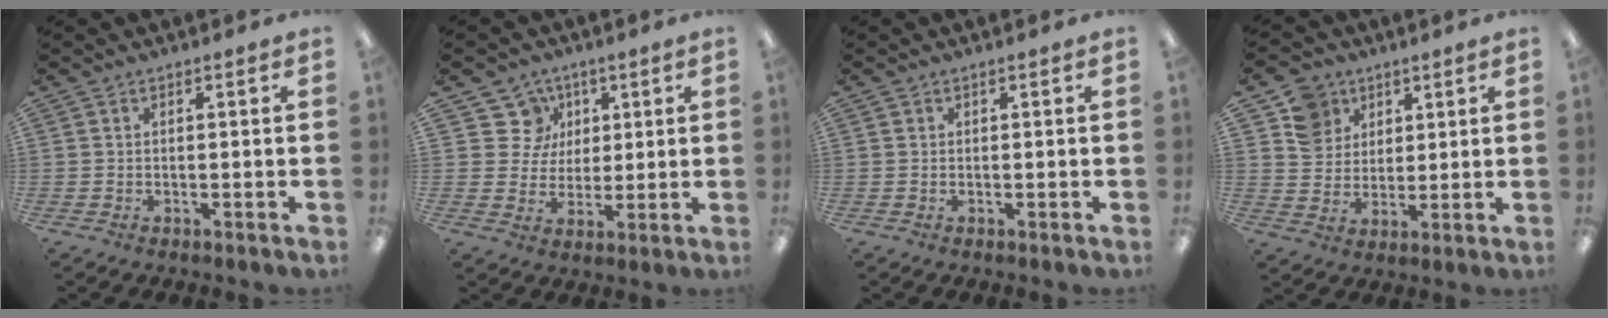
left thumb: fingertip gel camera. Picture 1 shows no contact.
{"total": 9.8, "force": [4.9, 8.4, 1.2], "torque": [-0.018, -0.028, 0.095]}
{"total": 0.0}
{"total": 9.2, "force": [5.1, 7.5, 1.0], "torque": [-0.027, -0.023, 0.101]}